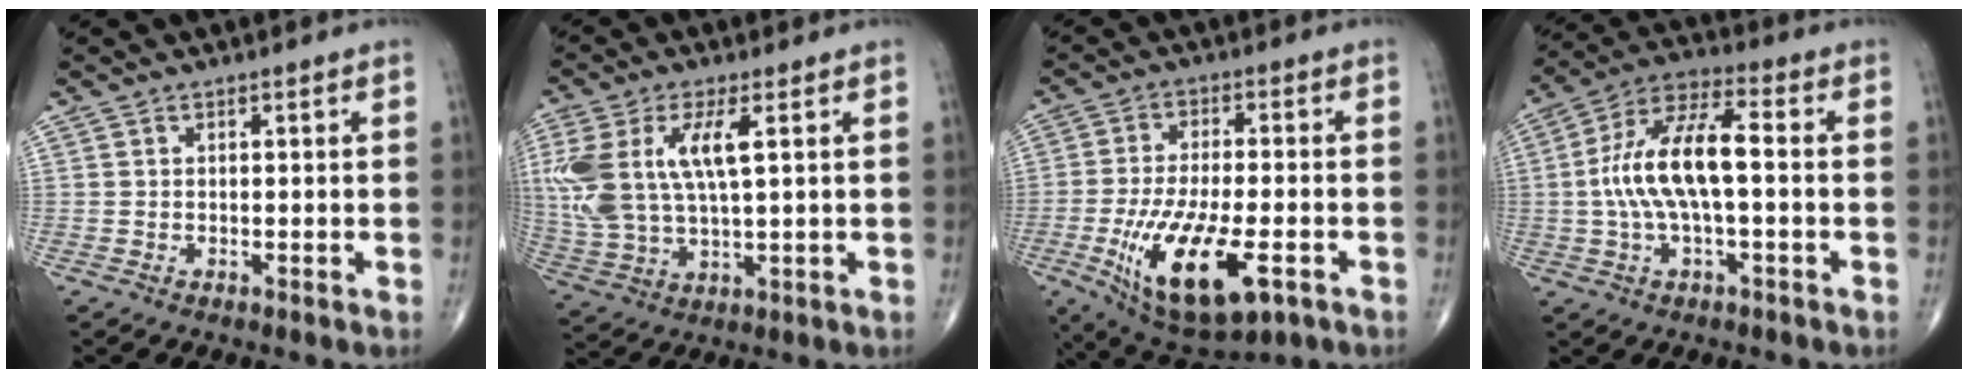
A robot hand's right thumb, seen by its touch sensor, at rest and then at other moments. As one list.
[{"total": 15.4, "force": [3.7, 6.4, 13.5], "torque": [-0.310, -0.002, 0.078]}, {"total": 17.4, "force": [-6.2, 6.6, 14.8], "torque": [-0.277, -0.002, -0.089]}, {"total": 13.6, "force": [-0.4, 5.0, 12.6], "torque": [-0.259, 0.040, -0.013]}]